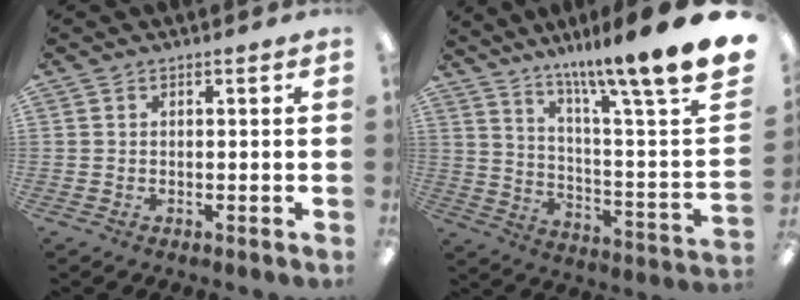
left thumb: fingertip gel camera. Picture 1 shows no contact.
{"total": 14.3, "force": [10.8, -0.3, 9.3], "torque": [-0.144, -0.100, 0.160]}